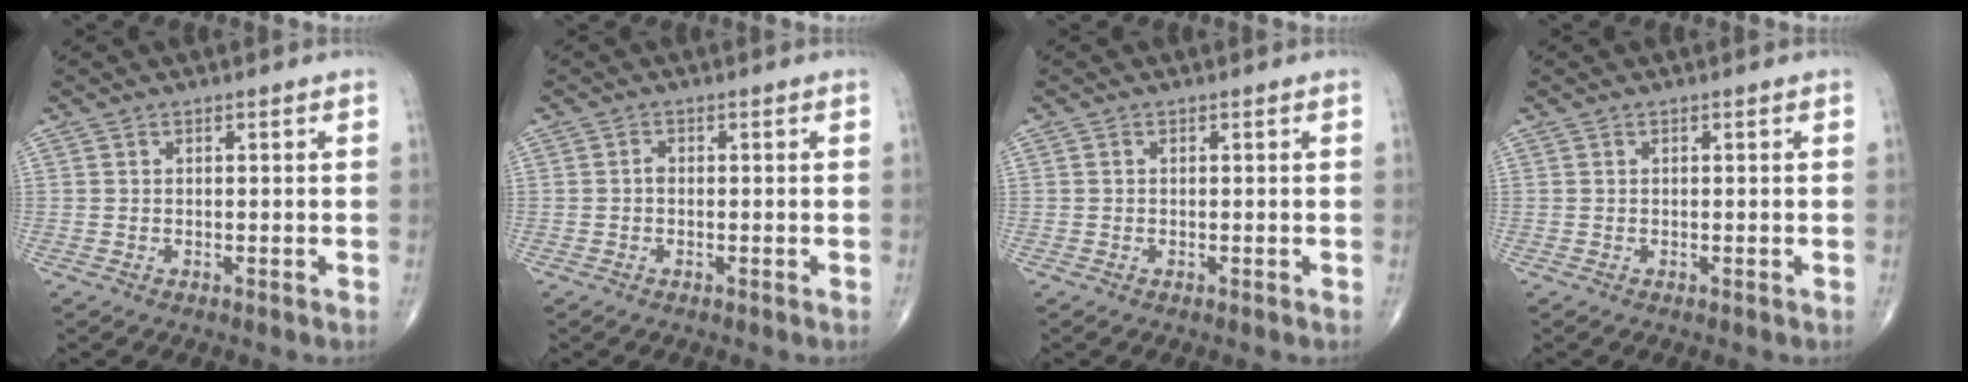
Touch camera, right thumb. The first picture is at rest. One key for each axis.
{"total": 0.9, "fx": -0.2, "fy": 0.7, "fz": 0.6, "tx": -0.007, "ty": 0.002, "tz": -0.007}
{"total": 0.0}
{"total": 0.0}